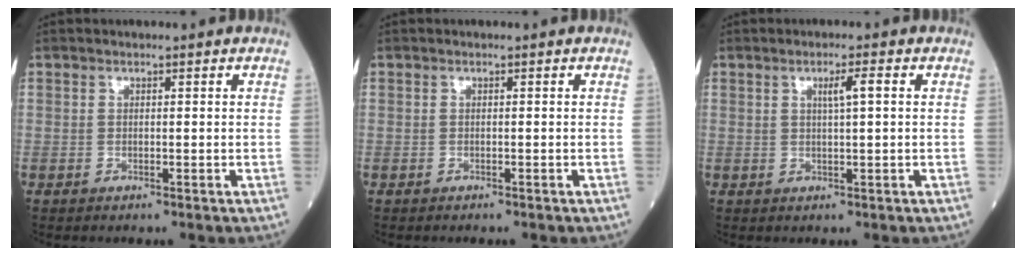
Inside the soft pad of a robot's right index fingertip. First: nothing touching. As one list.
[{"total": 0.6, "force": [-0.5, 0.2, 0.2], "torque": [-0.005, 0.000, -0.009]}, {"total": 2.6, "force": [0.7, -0.1, 2.5], "torque": [-0.043, 0.002, 0.012]}]